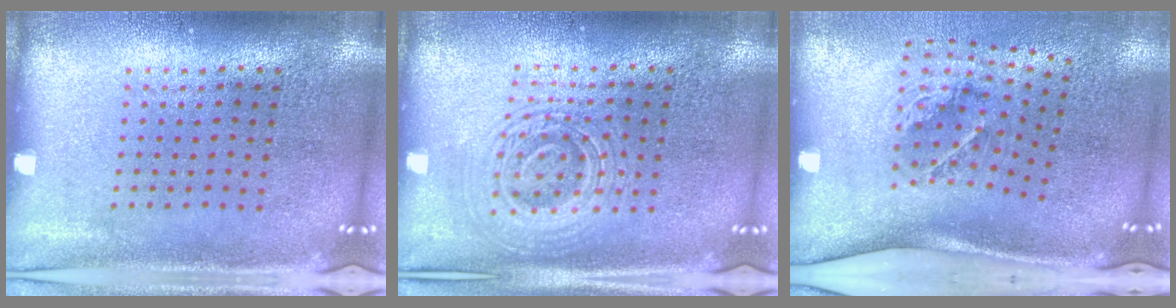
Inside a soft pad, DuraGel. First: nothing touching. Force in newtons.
{"total": 2.8, "press": 2.8, "slide": 0.6}
{"total": 1.9, "press": 1.2, "slide": 1.5}